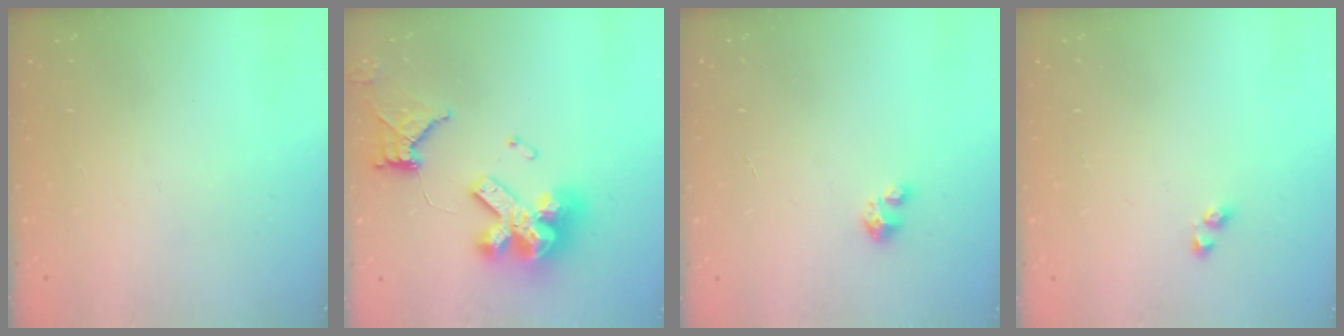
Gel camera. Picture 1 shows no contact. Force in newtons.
{"total": 16.7, "press": 16.6, "slide": 1.9}
{"total": 1.8, "press": 1.8, "slide": 0.1}
{"total": 2.9, "press": 2.7, "slide": 1.1}